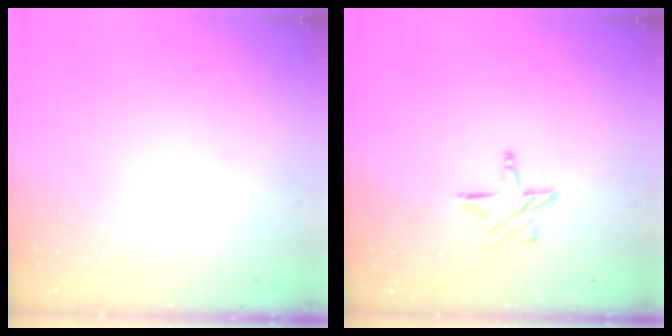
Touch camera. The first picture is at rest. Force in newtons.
{"total": 8.1, "press": 8.1, "slide": 0.4}